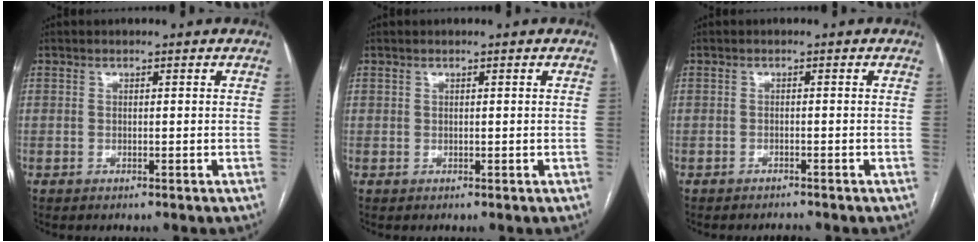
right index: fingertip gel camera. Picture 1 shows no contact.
{"total": 0.0}
{"total": 1.2, "force": [-1.2, 0.2, 0.1], "torque": [-0.003, -0.005, -0.015]}